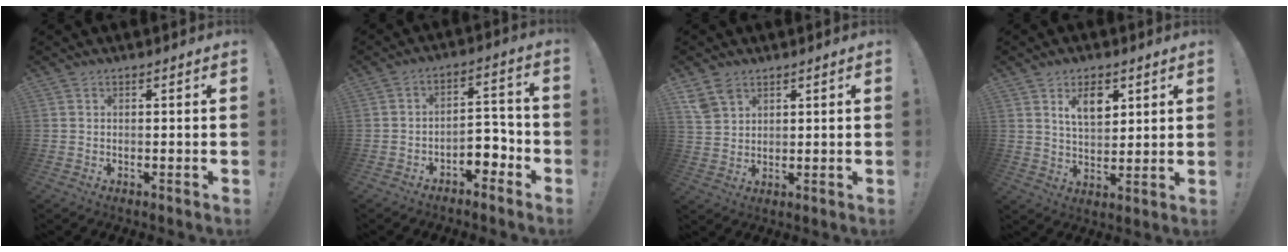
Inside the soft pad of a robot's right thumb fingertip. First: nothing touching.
{"total": 6.7, "force": [-3.7, 4.2, 3.7], "torque": [-0.046, 0.016, -0.062]}
{"total": 6.1, "force": [4.1, 3.7, 2.5], "torque": [-0.048, -0.013, 0.083]}
{"total": 8.8, "force": [4.8, 5.1, 5.3], "torque": [-0.075, -0.022, 0.084]}